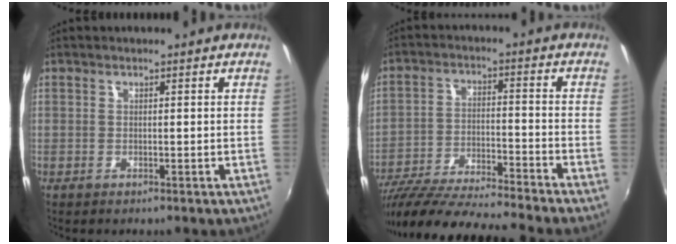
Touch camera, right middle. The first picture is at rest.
{"total": 18.1, "force": [-16.1, -0.8, 8.3], "torque": [-0.162, -0.037, -0.273]}